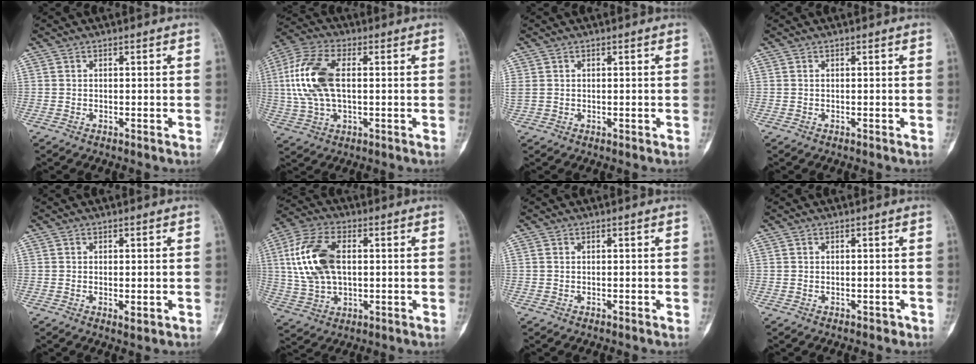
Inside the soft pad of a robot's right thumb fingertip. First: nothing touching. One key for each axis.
{"total": 13.9, "fx": 1.5, "fy": 7.3, "fz": 11.7, "tx": -0.260, "ty": 0.015, "tz": 0.028}
{"total": 2.1, "fx": 0.3, "fy": 1.7, "fz": 1.3, "tx": -0.048, "ty": 0.011, "tz": 0.010}
{"total": 0.0}
{"total": 1.8, "fx": -0.4, "fy": 0.8, "fz": 1.6, "tx": -0.026, "ty": -0.005, "tz": -0.003}
{"total": 14.3, "fx": 2.1, "fy": 8.3, "fz": 11.4, "tx": -0.231, "ty": 0.010, "tz": 0.043}
{"total": 0.0}
{"total": 0.7, "fx": -0.4, "fy": 0.5, "fz": 0.2, "tx": 0.003, "ty": 0.003, "tz": -0.005}